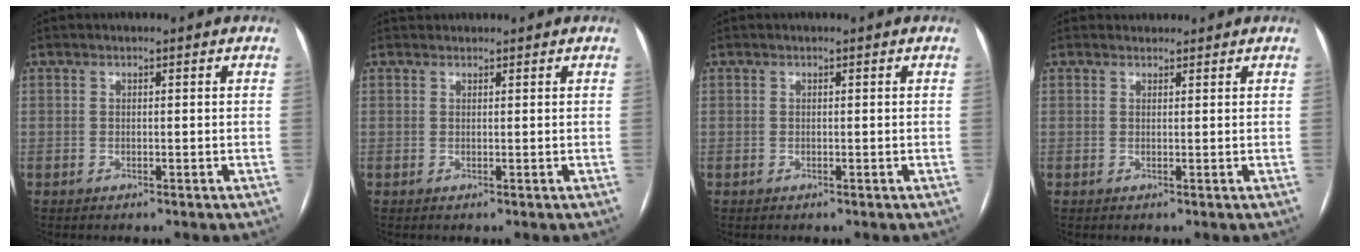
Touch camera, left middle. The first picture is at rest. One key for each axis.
{"total": 1.4, "fx": 1.3, "fy": 0.4, "fz": 0.0, "tx": -0.002, "ty": 0.022, "tz": 0.024}
{"total": 0.0}
{"total": 1.4, "fx": 1.3, "fy": 0.6, "fz": -0.2, "tx": 0.000, "ty": 0.012, "tz": 0.020}